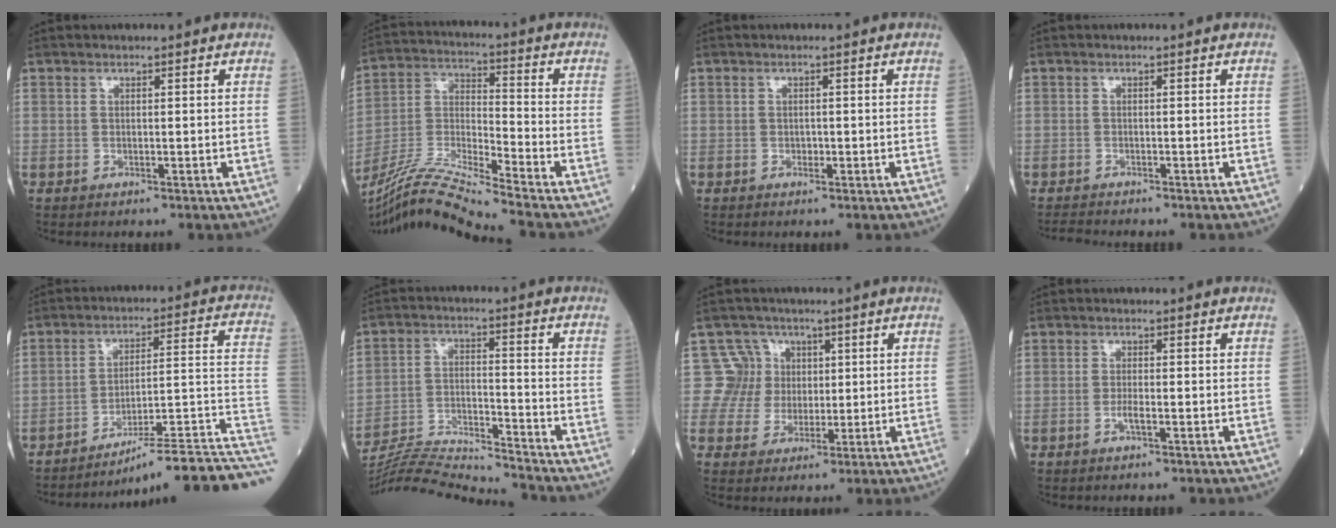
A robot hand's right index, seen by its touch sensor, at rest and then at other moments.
{"total": 15.4, "force": [-13.7, -2.1, 6.7], "torque": [-0.131, -0.011, -0.256]}
{"total": 0.6, "force": [-0.2, 0.5, 0.4], "torque": [-0.005, 0.002, -0.004]}
{"total": 1.7, "force": [-1.6, -0.3, 0.1], "torque": [-0.008, -0.009, -0.030]}
{"total": 18.3, "force": [-15.5, -0.5, 9.8], "torque": [-0.066, 0.041, -0.219]}
{"total": 15.8, "force": [-15.3, -1.7, 3.5], "torque": [-0.063, 0.002, -0.259]}
{"total": 6.0, "force": [1.5, 5.8, -0.9], "torque": [0.032, 0.013, 0.029]}
{"total": 1.4, "force": [-0.6, 0.1, 1.3], "torque": [-0.026, 0.001, -0.012]}